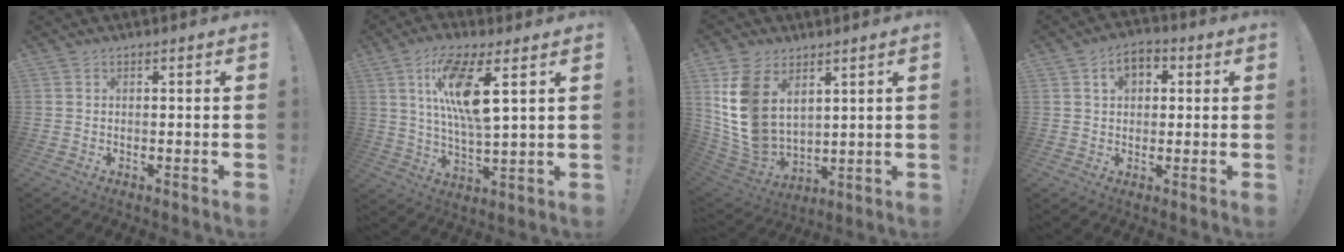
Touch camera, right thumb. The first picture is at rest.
{"total": 14.6, "force": [5.6, 4.2, 12.8], "torque": [-0.230, -0.015, 0.089]}
{"total": 14.7, "force": [5.7, 10.1, 9.0], "torque": [-0.209, -0.039, 0.111]}
{"total": 6.0, "force": [1.7, 4.4, 3.7], "torque": [-0.053, 0.005, 0.029]}